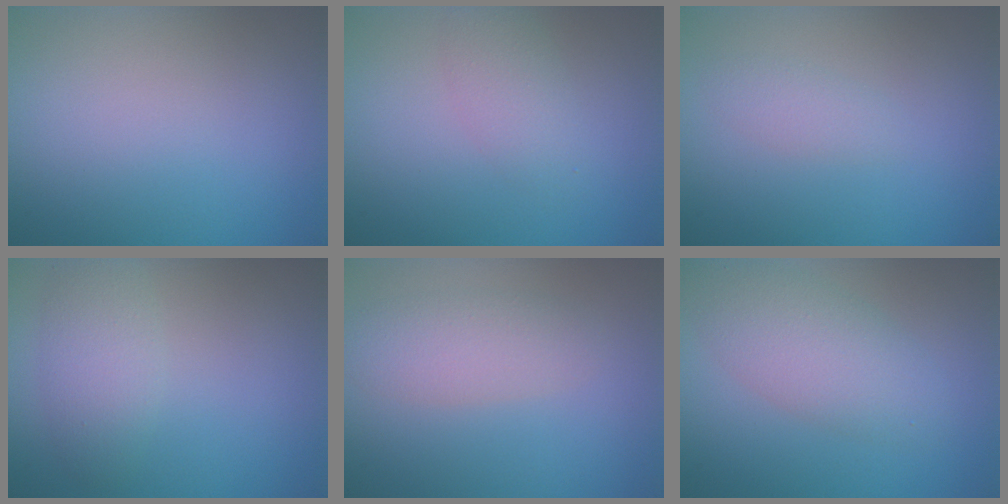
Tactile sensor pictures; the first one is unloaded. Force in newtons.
{"total": 2.1, "press": 2.1, "slide": 0.1}
{"total": 1.2, "press": 1.2, "slide": 0.0}
{"total": 2.7, "press": 2.7, "slide": 0.1}
{"total": 2.8, "press": 2.8, "slide": 0.3}
{"total": 4.6, "press": 4.6, "slide": 0.2}